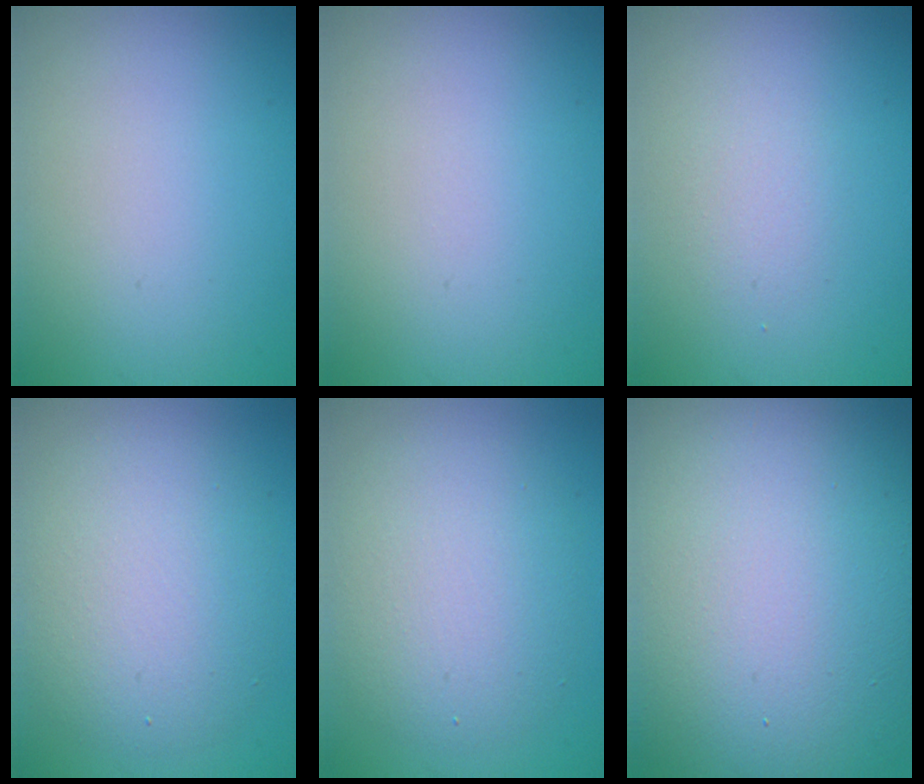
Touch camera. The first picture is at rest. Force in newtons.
{"total": 0.0}
{"total": 1.3, "press": 1.3, "slide": 0.1}
{"total": 6.0, "press": 6.0, "slide": 0.3}
{"total": 5.3, "press": 5.3, "slide": 0.2}
{"total": 18.9, "press": 18.8, "slide": 1.2}